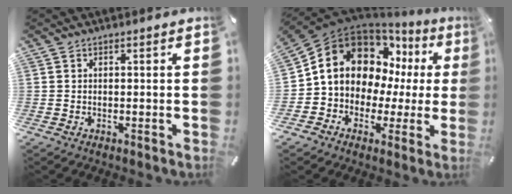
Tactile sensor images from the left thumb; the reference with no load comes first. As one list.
[{"total": 15.8, "force": [4.2, 12.9, 8.0], "torque": [-0.153, -0.020, 0.081]}]